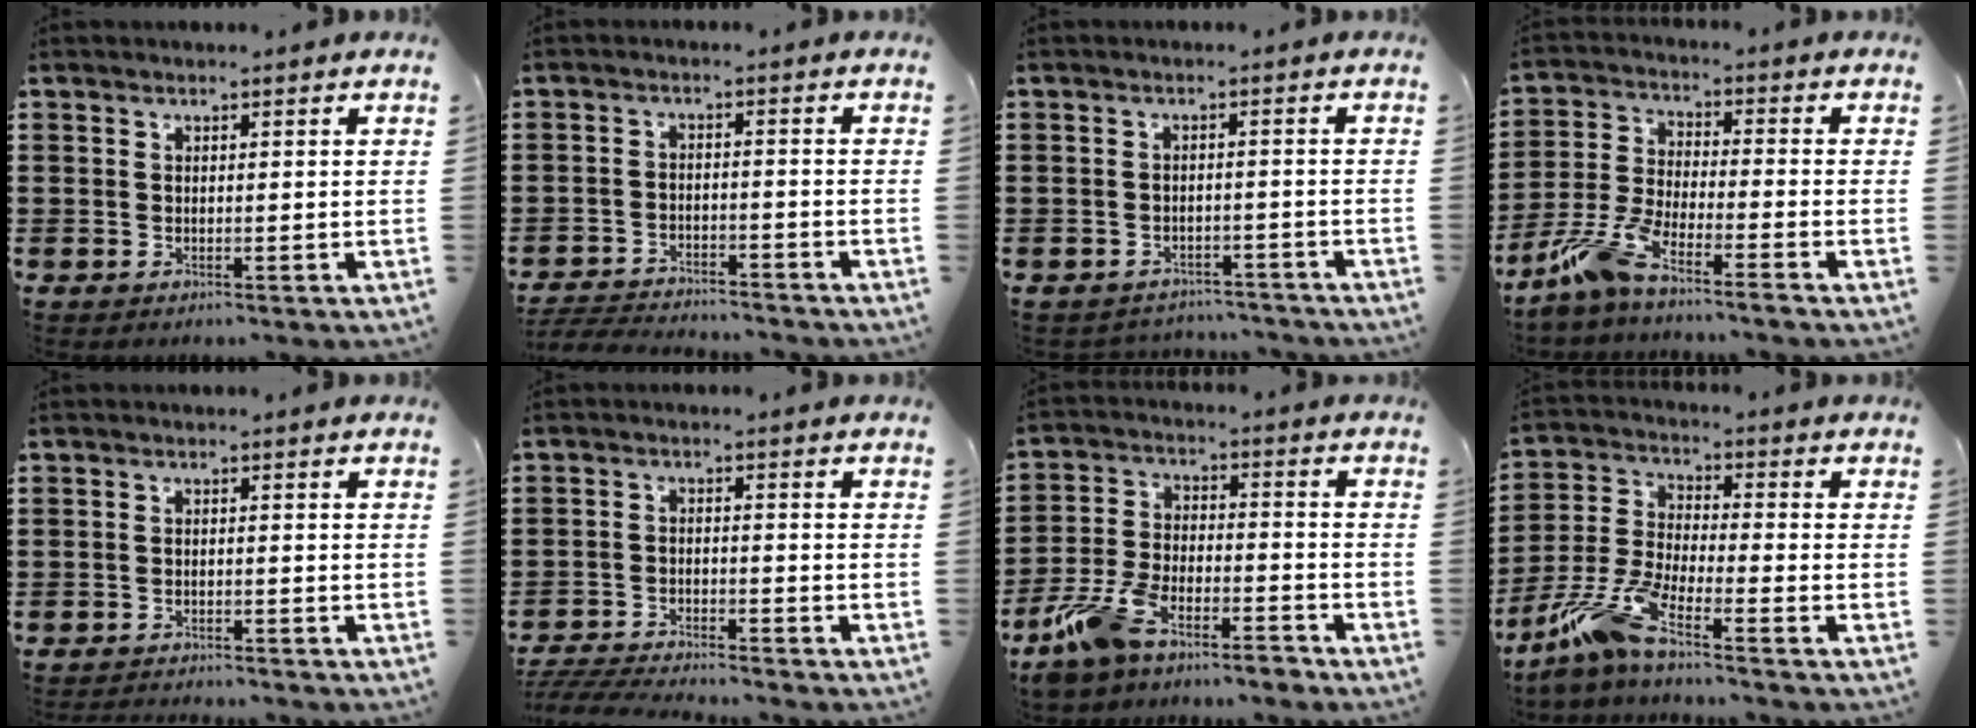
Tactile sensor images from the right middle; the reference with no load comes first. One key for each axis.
{"total": 3.6, "fx": -3.6, "fy": 0.3, "fz": 0.3, "tx": -0.015, "ty": -0.001, "tz": -0.080}
{"total": 2.3, "fx": -2.3, "fy": 0.4, "fz": -0.1, "tx": -0.006, "ty": -0.001, "tz": -0.050}
{"total": 7.2, "fx": -5.8, "fy": 0.4, "fz": 4.3, "tx": -0.115, "ty": -0.021, "tz": -0.118}
{"total": 1.6, "fx": -1.6, "fy": 0.0, "fz": 0.0, "tx": -0.005, "ty": 0.001, "tz": -0.033}
{"total": 4.3, "fx": -4.2, "fy": 0.0, "fz": 0.9, "tx": -0.030, "ty": -0.008, "tz": -0.091}
{"total": 8.2, "fx": -7.2, "fy": 1.4, "fz": 3.8, "tx": -0.096, "ty": 0.006, "tz": -0.144}
{"total": 8.7, "fx": -6.1, "fy": 0.8, "fz": 6.1, "tx": -0.153, "ty": -0.020, "tz": -0.125}